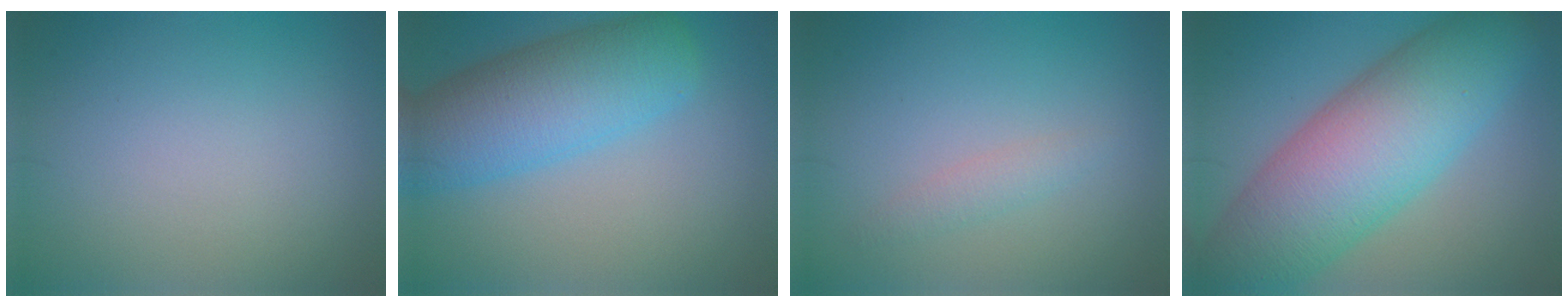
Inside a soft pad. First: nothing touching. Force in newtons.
{"total": 7.9, "press": 7.9, "slide": 0.2}
{"total": 1.3, "press": 1.3, "slide": 0.0}
{"total": 12.2, "press": 12.2, "slide": 0.2}